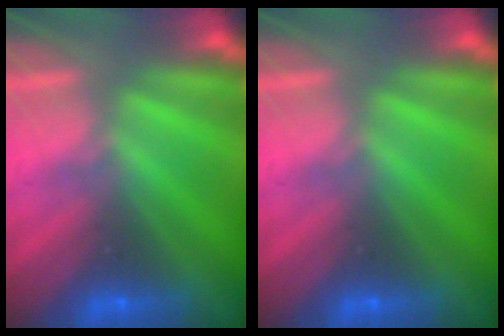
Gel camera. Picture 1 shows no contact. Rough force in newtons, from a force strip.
{"total": 0.0}